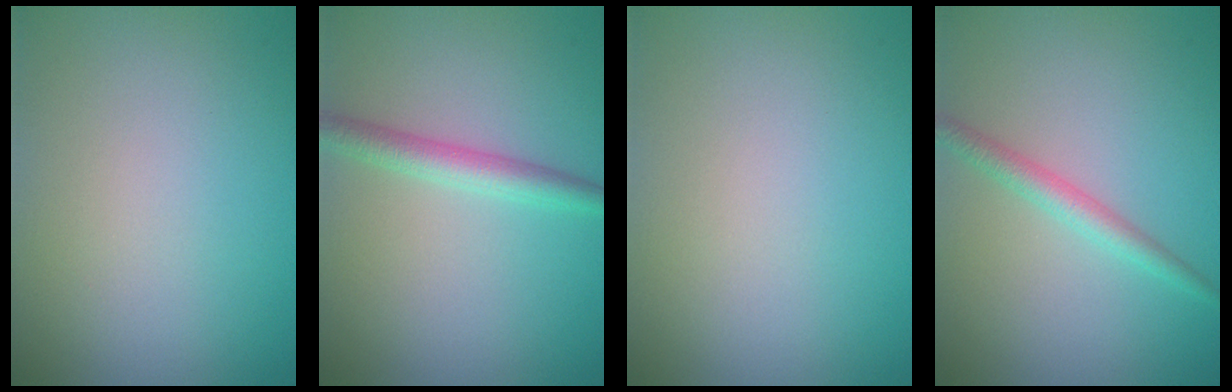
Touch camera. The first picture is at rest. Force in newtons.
{"total": 2.7, "press": 2.7, "slide": 0.0}
{"total": 0.0}
{"total": 2.2, "press": 2.1, "slide": 0.1}